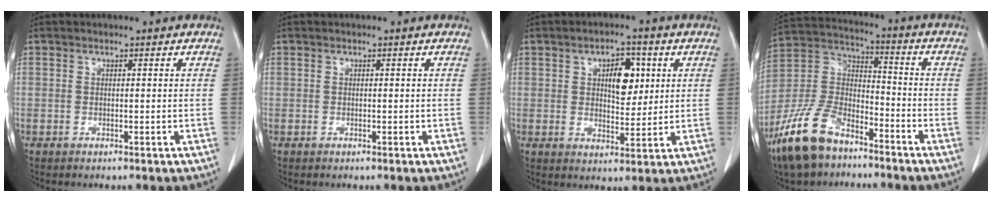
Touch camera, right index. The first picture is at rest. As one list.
[{"total": 0.0}, {"total": 6.6, "force": [2.0, 3.2, 5.4], "torque": [-0.082, 0.008, 0.036]}, {"total": 14.1, "force": [-9.9, 6.4, 7.8], "torque": [-0.180, 0.005, -0.196]}]